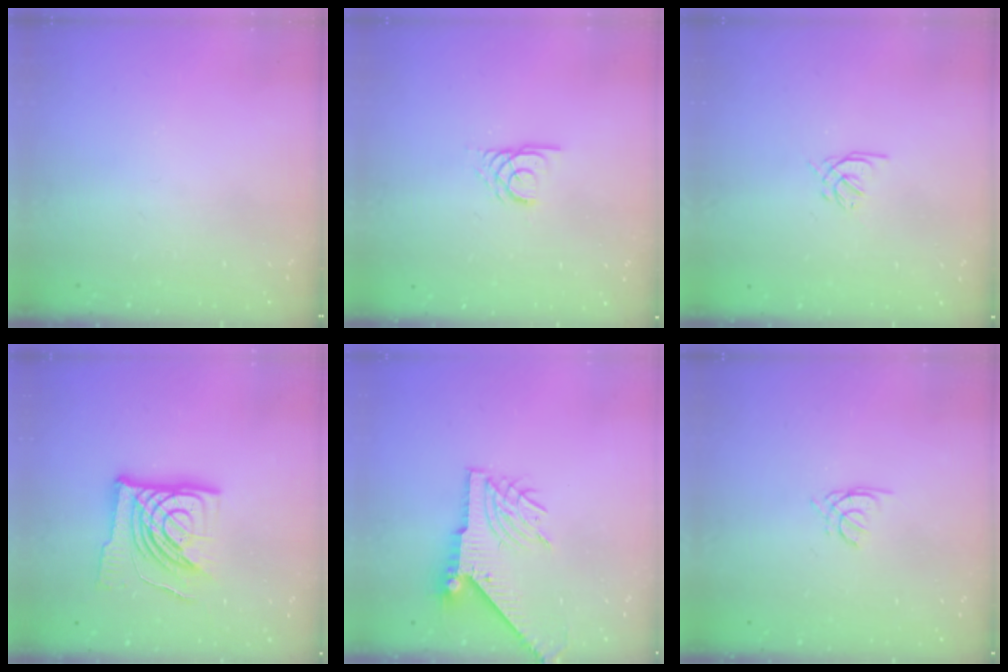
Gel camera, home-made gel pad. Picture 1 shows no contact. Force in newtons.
{"total": 2.3, "press": 2.3, "slide": 0.1}
{"total": 1.4, "press": 1.3, "slide": 0.5}
{"total": 19.8, "press": 19.7, "slide": 2.5}
{"total": 8.2, "press": 8.1, "slide": 1.1}
{"total": 1.3, "press": 1.2, "slide": 0.4}